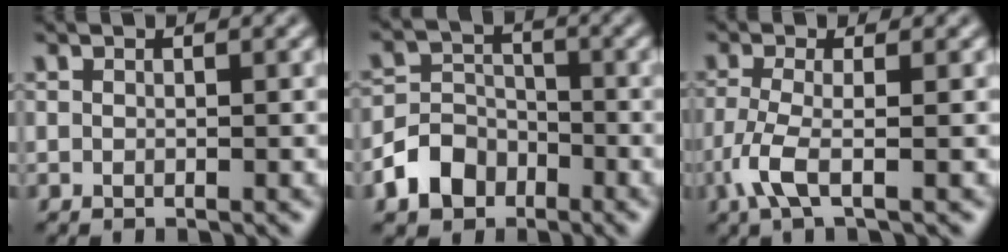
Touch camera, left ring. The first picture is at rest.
{"total": 4.5, "force": [-2.5, 3.4, 1.6], "torque": [-0.028, 0.002, -0.053]}
{"total": 3.2, "force": [-1.4, 0.7, 2.8], "torque": [-0.071, -0.003, -0.035]}